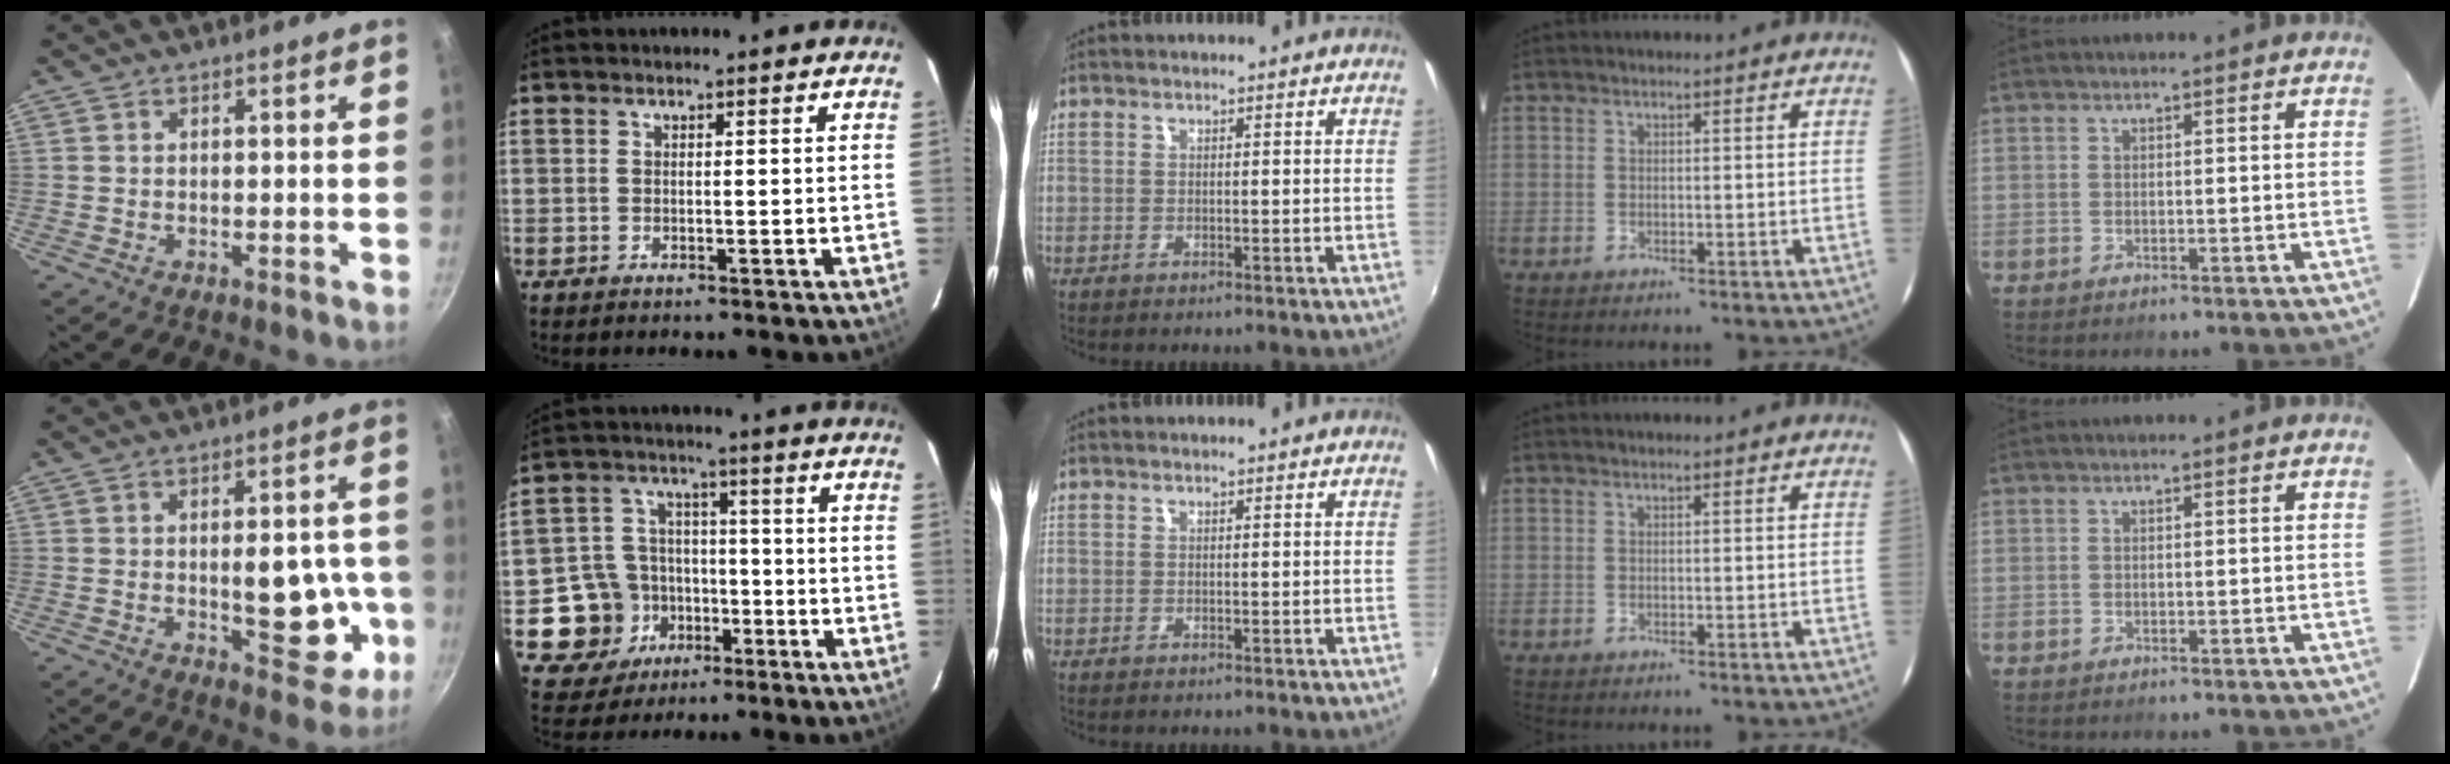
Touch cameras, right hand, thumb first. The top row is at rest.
{"thumb": {"total": 12.8, "force": [-1.9, 6.3, 11.0], "torque": [-0.099, 0.006, -0.019]}, "index": {"total": 11.8, "force": [-4.8, 10.5, 2.4], "torque": [-0.083, 0.031, -0.064]}}